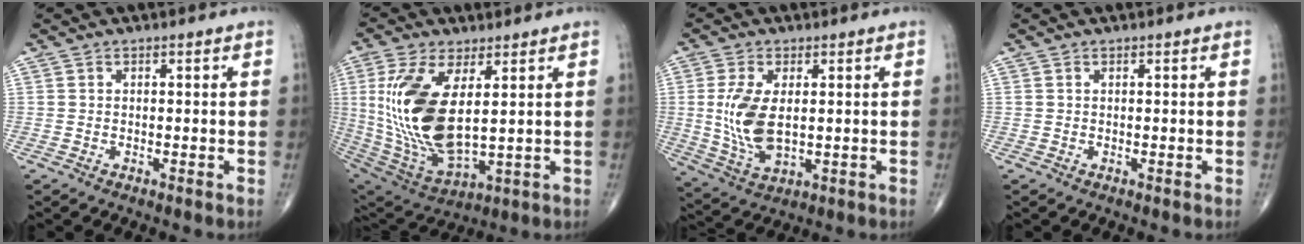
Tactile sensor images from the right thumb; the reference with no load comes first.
{"total": 19.5, "force": [3.1, 8.7, 17.1], "torque": [-0.359, -0.026, 0.075]}
{"total": 10.2, "force": [0.8, 5.3, 8.6], "torque": [-0.179, -0.013, 0.027]}
{"total": 0.0}